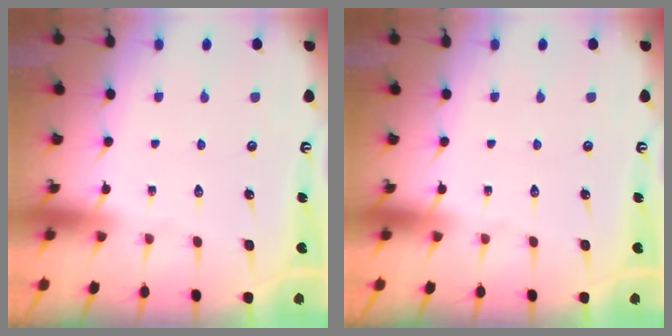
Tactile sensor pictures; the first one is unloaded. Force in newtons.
{"total": 0.0}